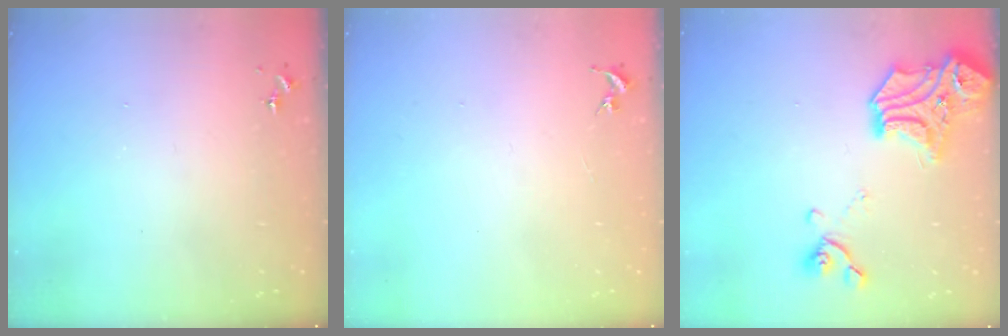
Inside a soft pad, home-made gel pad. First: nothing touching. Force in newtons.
{"total": 0.0}
{"total": 19.1, "press": 19.1, "slide": 0.7}